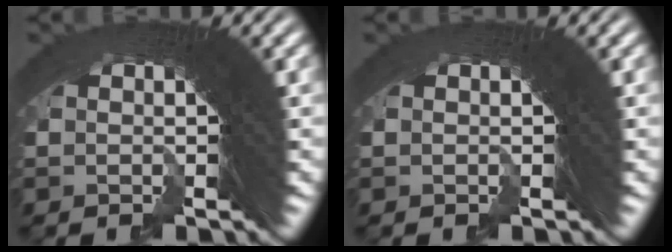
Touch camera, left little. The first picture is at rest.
{"total": 0.0}